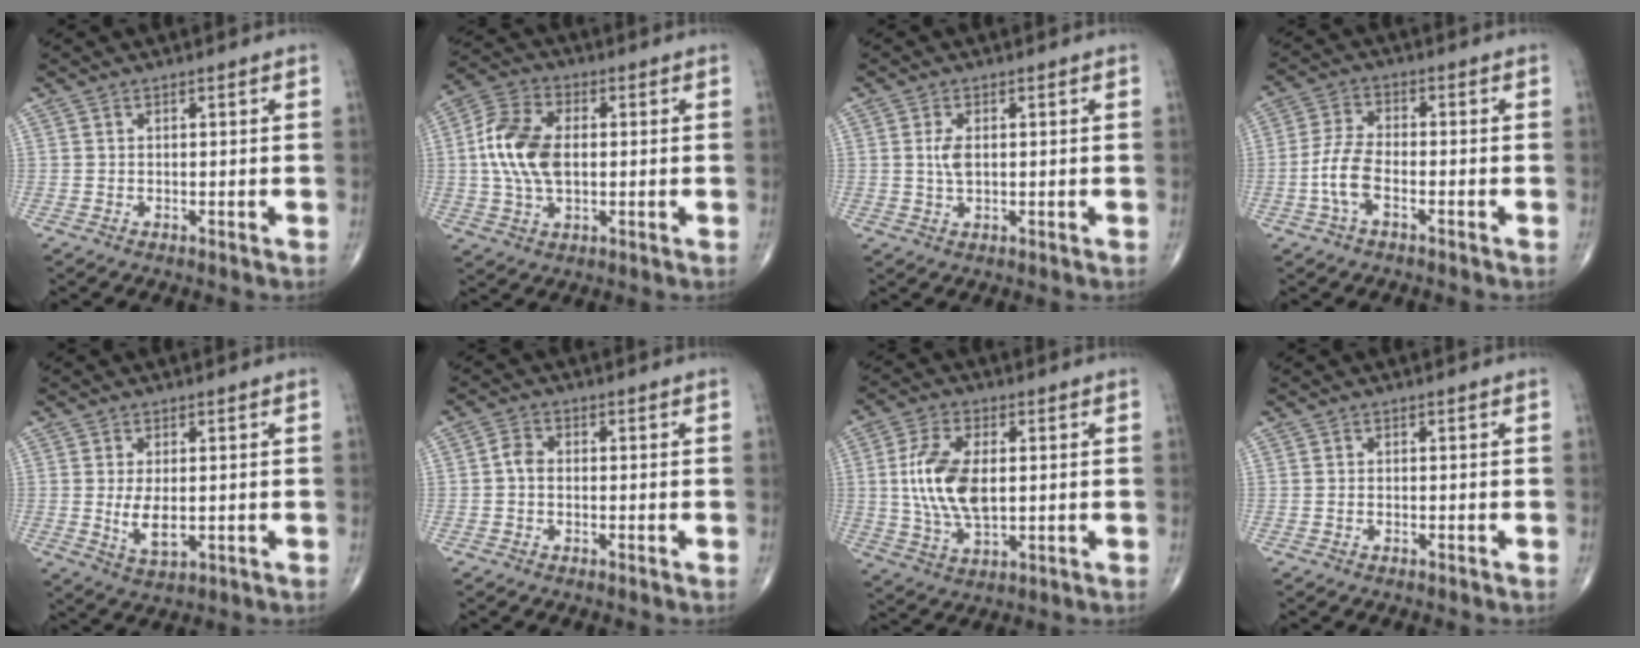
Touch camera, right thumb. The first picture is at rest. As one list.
[{"total": 12.0, "force": [0.4, 7.1, 9.7], "torque": [-0.199, 0.013, 0.005]}, {"total": 3.0, "force": [0.3, 1.5, 2.6], "torque": [-0.056, -0.002, 0.007]}, {"total": 6.3, "force": [-2.3, 2.9, 5.1], "torque": [-0.116, 0.021, -0.046]}, {"total": 5.1, "force": [-0.3, 2.5, 4.4], "torque": [-0.082, -0.014, 0.000]}, {"total": 2.4, "force": [-0.4, 1.8, 1.6], "torque": [-0.025, 0.008, -0.015]}, {"total": 12.3, "force": [1.0, 6.3, 10.5], "torque": [-0.214, -0.003, 0.022]}, {"total": 0.0}]